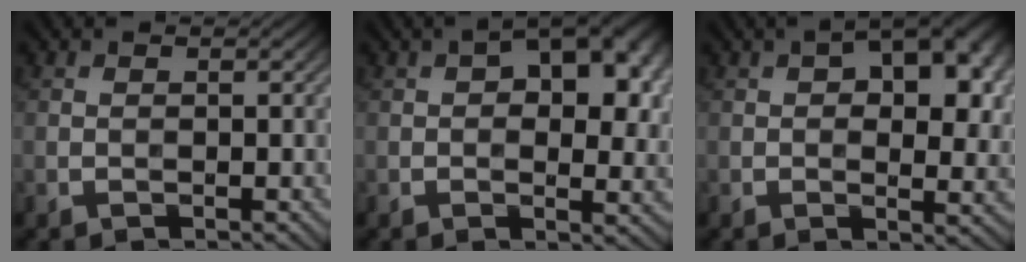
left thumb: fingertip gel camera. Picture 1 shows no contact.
{"total": 12.5, "force": [3.8, 6.8, 9.8], "torque": [-0.124, 0.014, 0.042]}
{"total": 13.0, "force": [4.3, 6.8, 10.2], "torque": [-0.134, 0.015, 0.051]}